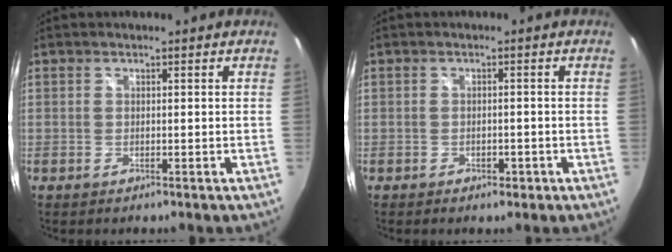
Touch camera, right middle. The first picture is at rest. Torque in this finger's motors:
{"motor_torque": [-0.54, -0.03, -0.06, -0.01]}